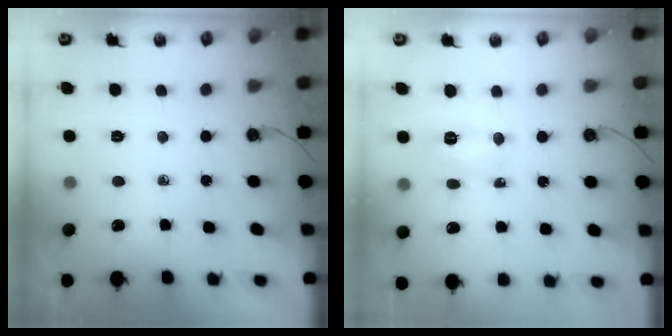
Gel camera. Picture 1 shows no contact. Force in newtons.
{"total": 5.0, "press": 5.0, "slide": 0.6}